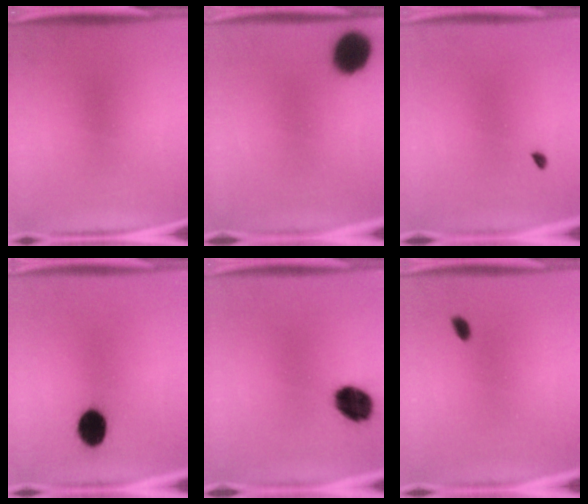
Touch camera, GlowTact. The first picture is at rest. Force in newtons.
{"total": 11.5}
{"total": 0.8}
{"total": 8.4}
{"total": 10.4}
{"total": 1.4}